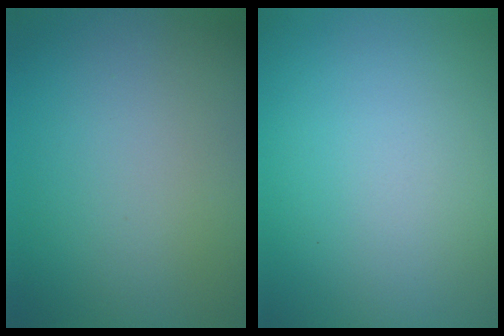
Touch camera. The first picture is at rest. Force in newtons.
{"total": 0.0}